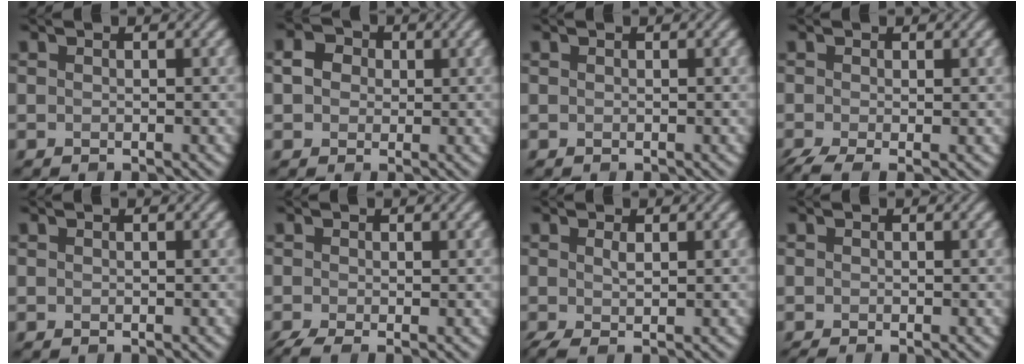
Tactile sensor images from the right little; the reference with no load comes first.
{"total": 2.9, "force": [0.6, 2.4, 1.5], "torque": [-0.024, 0.008, 0.000]}
{"total": 0.0}
{"total": 2.9, "force": [-1.2, 0.9, 2.5], "torque": [-0.053, -0.014, -0.026]}
{"total": 0.0}
{"total": 2.2, "force": [-1.1, 0.7, 1.8], "torque": [-0.039, -0.012, -0.025]}
{"total": 1.7, "force": [0.2, 0.3, 1.6], "torque": [-0.035, 0.001, 0.002]}
{"total": 0.6, "force": [-0.6, 0.0, 0.2], "torque": [-0.004, -0.006, -0.013]}